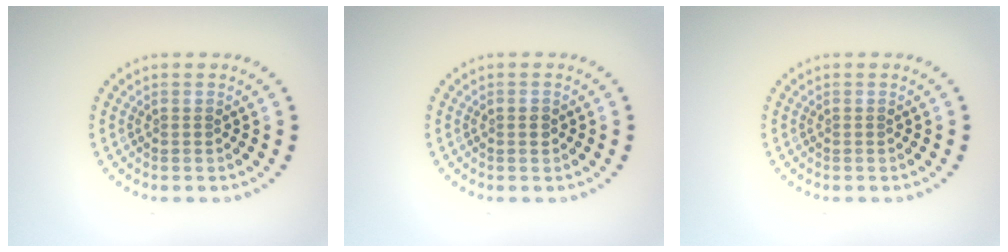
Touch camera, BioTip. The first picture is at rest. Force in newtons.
{"total": 1.1, "press": 1.1, "slide": 0.0}
{"total": 0.0}